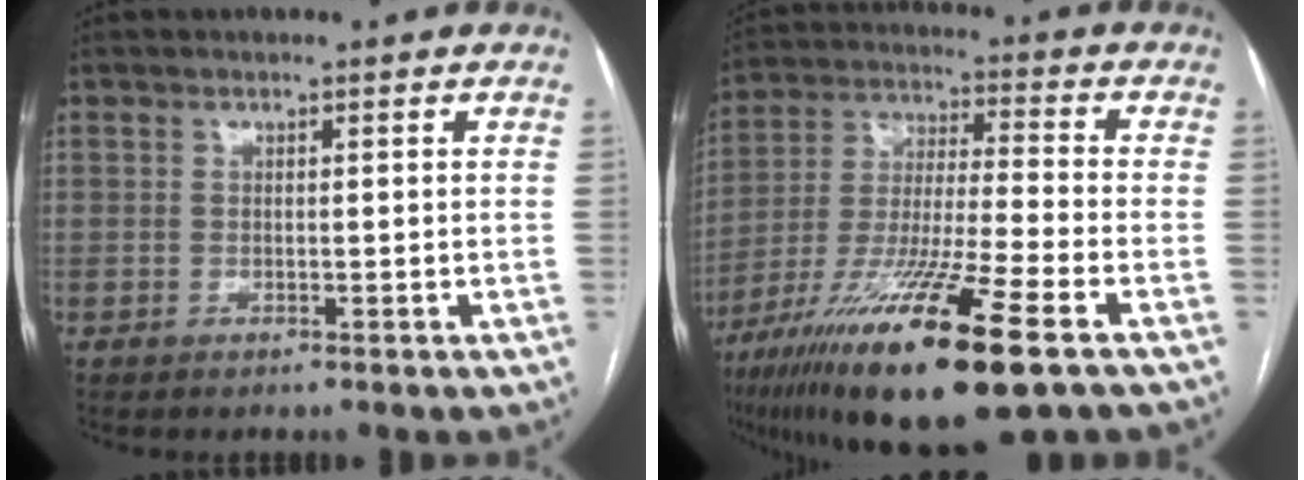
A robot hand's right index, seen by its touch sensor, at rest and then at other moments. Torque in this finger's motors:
{"motor_torque": [1.54, -0.60, 1.05, 0.21]}